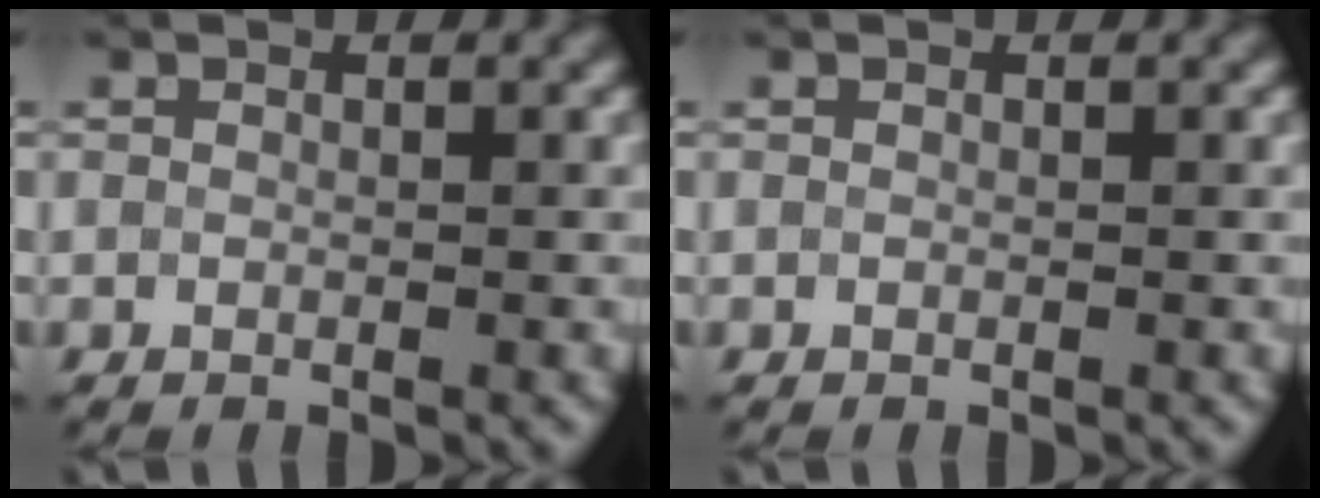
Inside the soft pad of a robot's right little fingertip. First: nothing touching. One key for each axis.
{"total": 0.0}